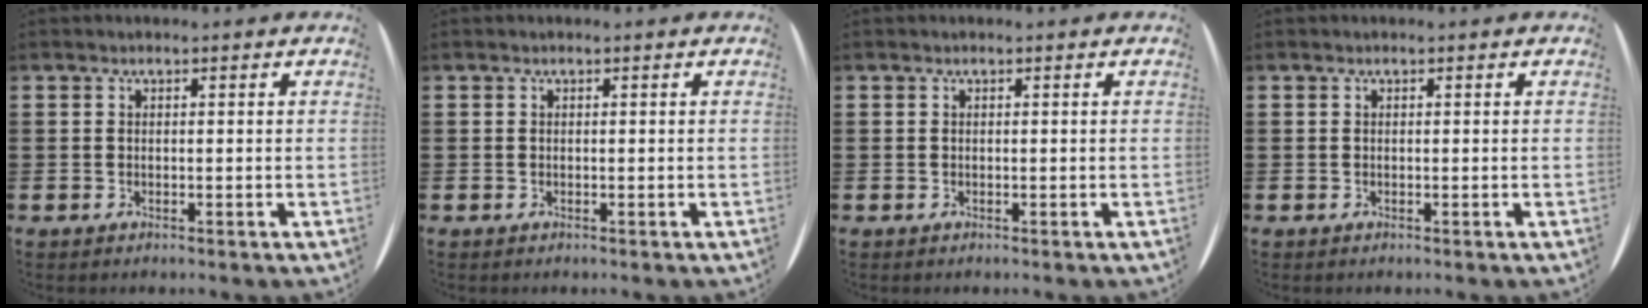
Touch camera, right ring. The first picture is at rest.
{"total": 0.0}
{"total": 0.0}
{"total": 0.0}